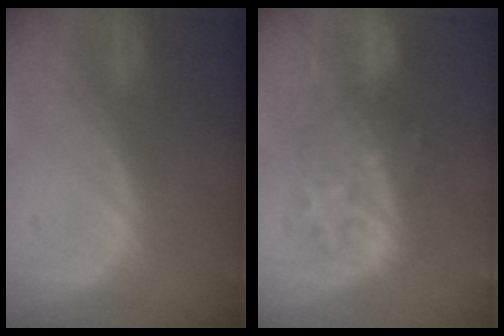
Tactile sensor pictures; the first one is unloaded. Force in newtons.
{"total": 8.5, "press": 8.2, "slide": 1.9}